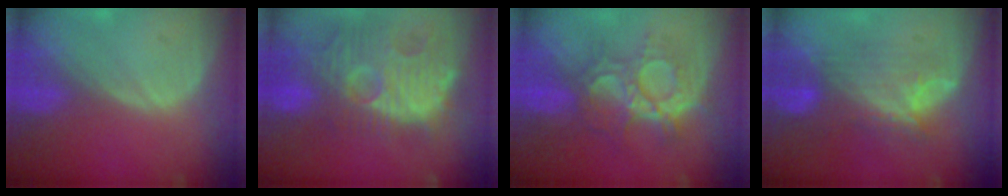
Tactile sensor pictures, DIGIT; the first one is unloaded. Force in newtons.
{"total": 13.5, "press": 12.4, "slide": 5.3}
{"total": 8.7, "press": 8.5, "slide": 1.9}
{"total": 7.6, "press": 7.3, "slide": 2.2}